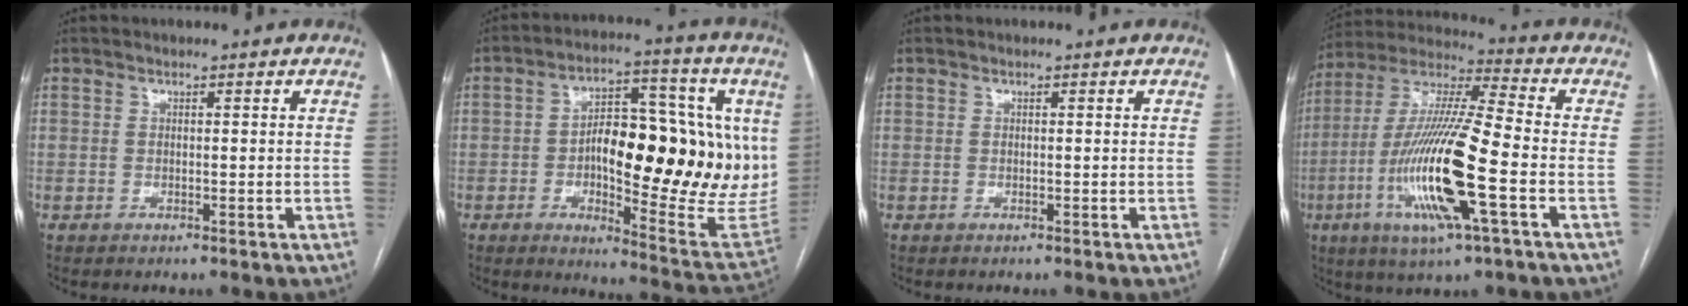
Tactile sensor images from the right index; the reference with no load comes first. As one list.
[{"total": 22.1, "force": [1.3, 7.4, 20.8], "torque": [-0.257, 0.021, 0.026]}, {"total": 0.0}, {"total": 19.0, "force": [-5.5, 1.4, 18.1], "torque": [-0.374, -0.015, -0.102]}]